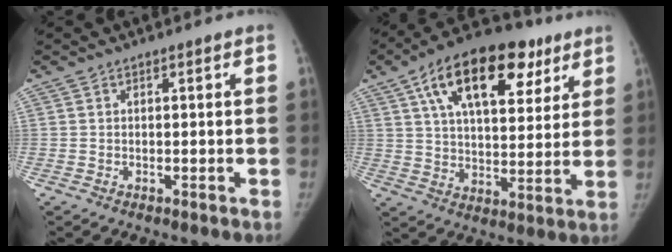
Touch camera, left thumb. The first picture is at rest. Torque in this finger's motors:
{"motor_torque": [3.13, 1.89, 1.90, -0.87, 0.49]}